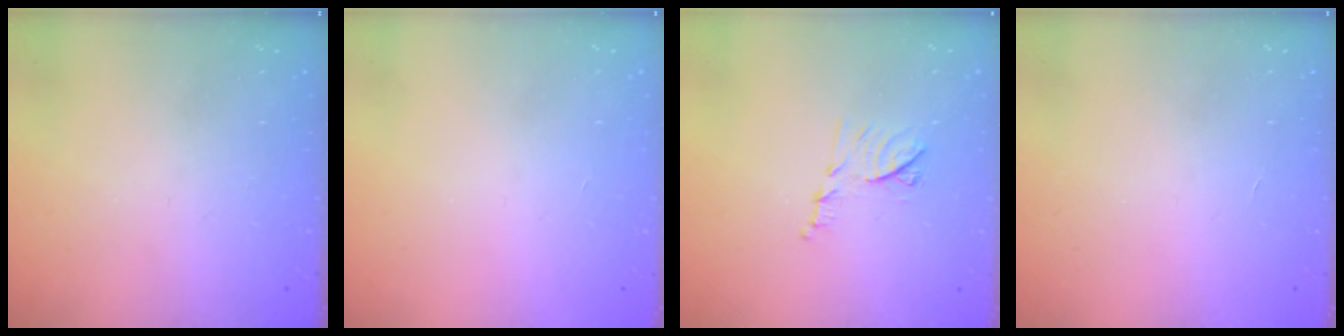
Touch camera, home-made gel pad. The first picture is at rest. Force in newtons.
{"total": 1.7, "press": 1.7, "slide": 0.1}
{"total": 9.4, "press": 9.4, "slide": 0.1}
{"total": 1.8, "press": 1.8, "slide": 0.1}